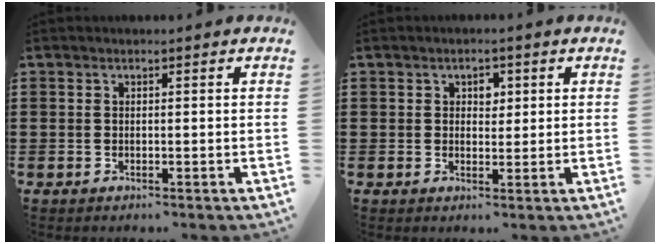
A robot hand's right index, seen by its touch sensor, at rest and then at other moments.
{"total": 2.2, "force": [0.8, 1.7, 1.2], "torque": [-0.021, 0.007, 0.012]}